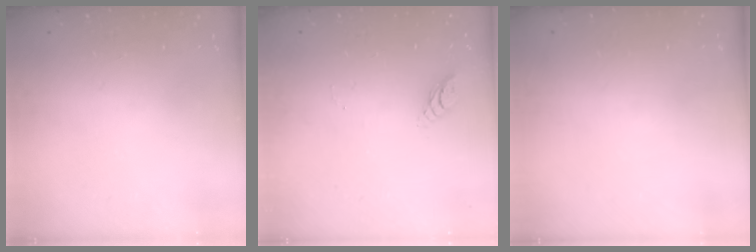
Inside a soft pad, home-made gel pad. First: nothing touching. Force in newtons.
{"total": 4.6, "press": 4.5, "slide": 0.4}
{"total": 0.0}